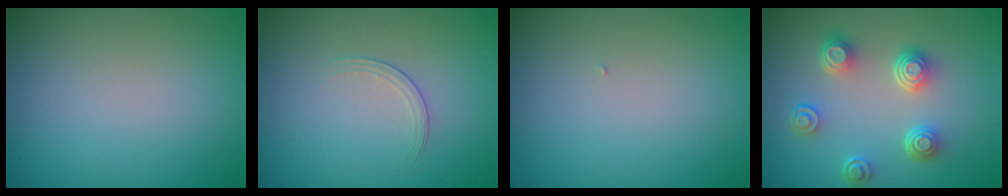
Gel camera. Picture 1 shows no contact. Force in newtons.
{"total": 1.3, "press": 0.5, "slide": 1.2}
{"total": 0.0}
{"total": 4.2, "press": 3.2, "slide": 2.7}